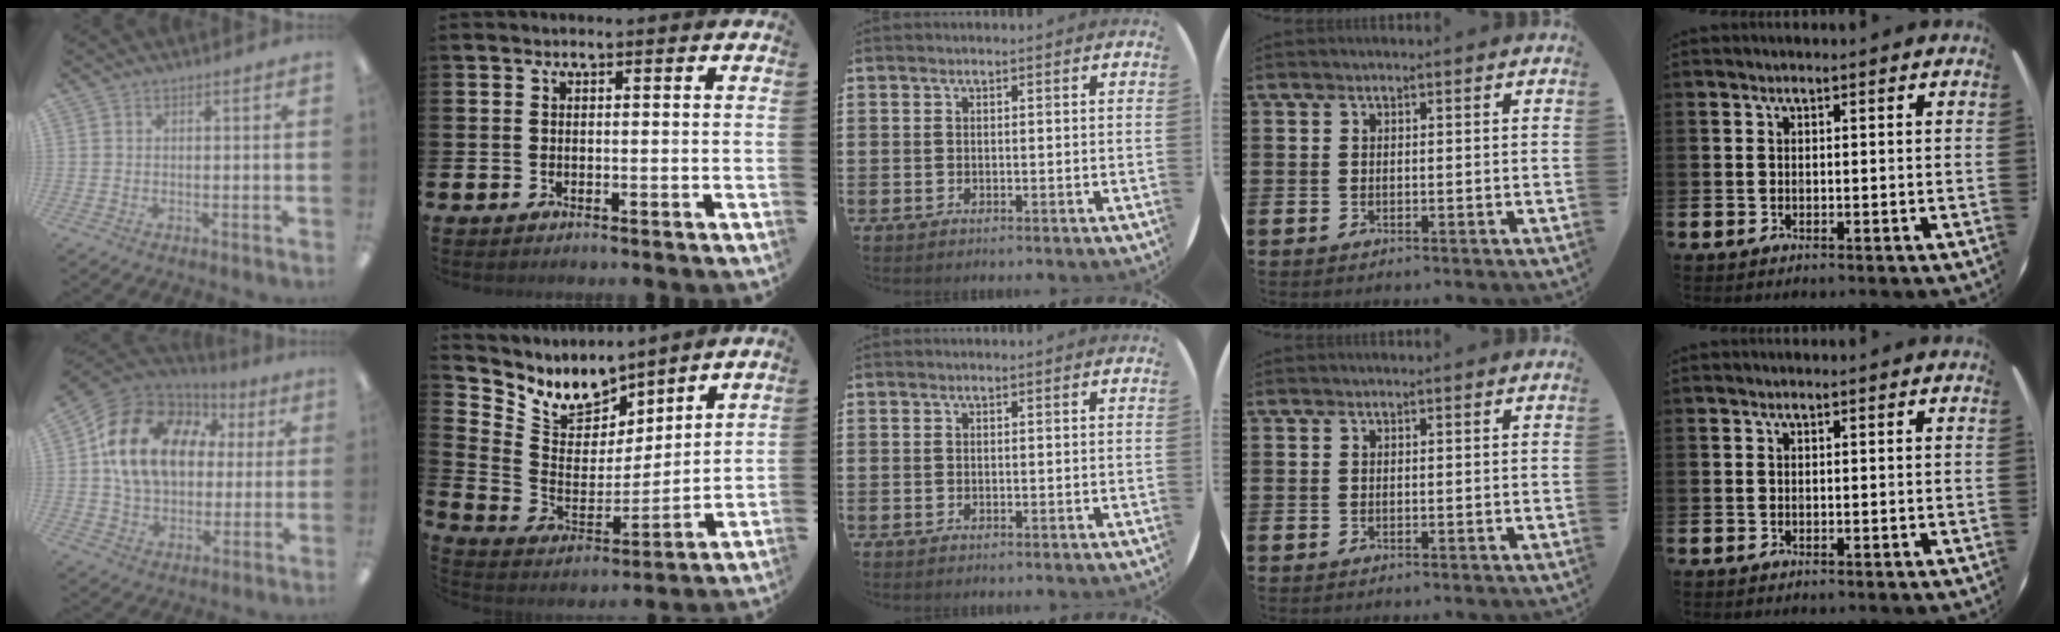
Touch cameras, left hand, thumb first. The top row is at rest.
{"thumb": {"total": 19.1, "force": [5.6, 14.4, 11.2], "torque": [-0.220, 0.003, 0.109]}, "index": {"total": 8.3, "force": [7.4, 3.6, 0.9], "torque": [-0.068, -0.056, 0.135]}}